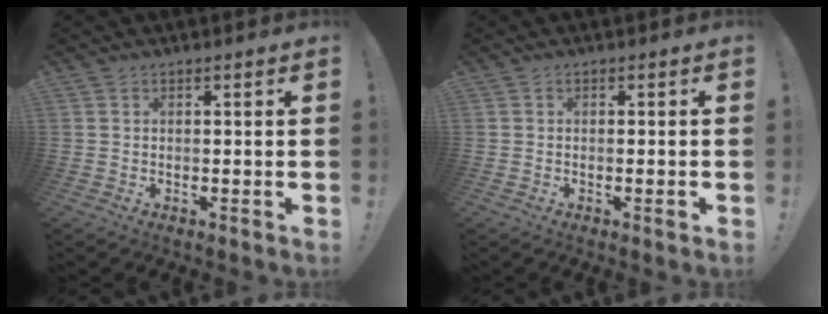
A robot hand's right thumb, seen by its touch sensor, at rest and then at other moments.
{"total": 1.4, "force": [-0.7, -0.2, 1.3], "torque": [-0.026, 0.003, -0.011]}